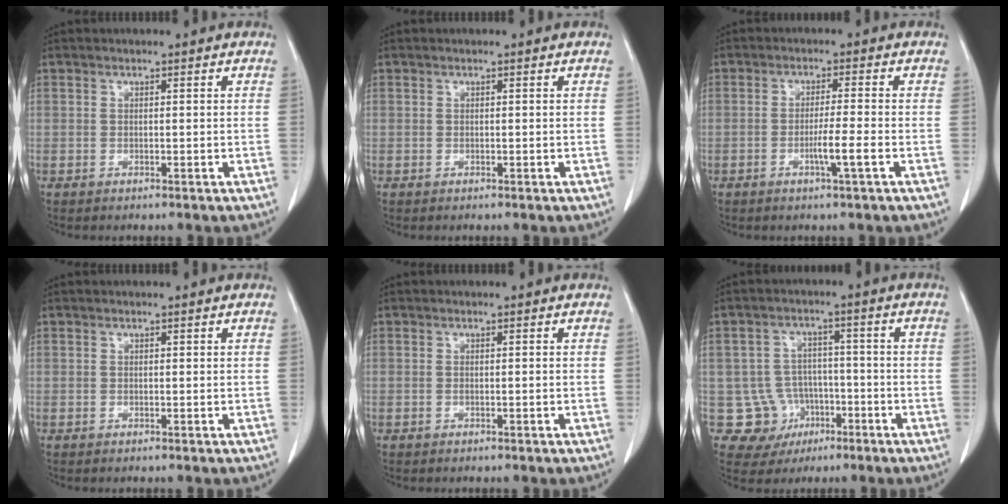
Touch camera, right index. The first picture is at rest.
{"total": 0.0}
{"total": 3.9, "force": [-1.4, -0.7, 3.5], "torque": [-0.065, -0.006, -0.026]}
{"total": 0.0}
{"total": 0.0}
{"total": 7.9, "force": [-2.6, 7.4, 0.8], "torque": [-0.011, 0.013, -0.032]}